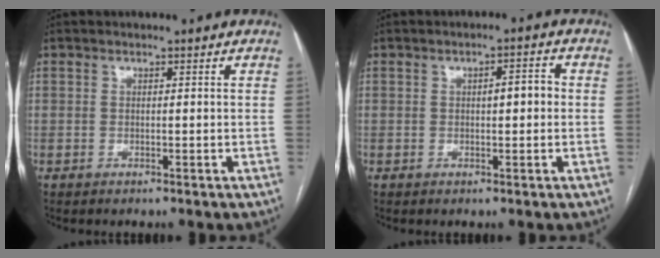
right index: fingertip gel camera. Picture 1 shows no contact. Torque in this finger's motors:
{"motor_torque": [0.35, -0.03, 0.06, 0.03]}